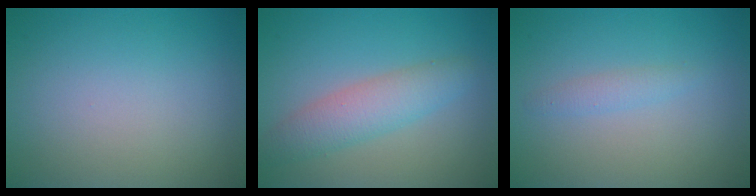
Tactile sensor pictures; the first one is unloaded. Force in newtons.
{"total": 3.7, "press": 3.7, "slide": 0.1}
{"total": 1.1, "press": 1.1, "slide": 0.1}